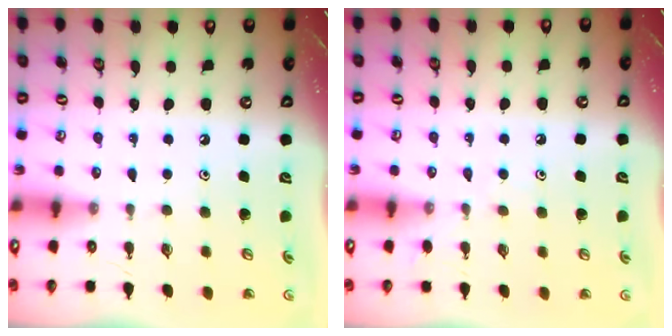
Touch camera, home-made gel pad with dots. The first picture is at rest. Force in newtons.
{"total": 5.5, "press": 5.4, "slide": 0.7}